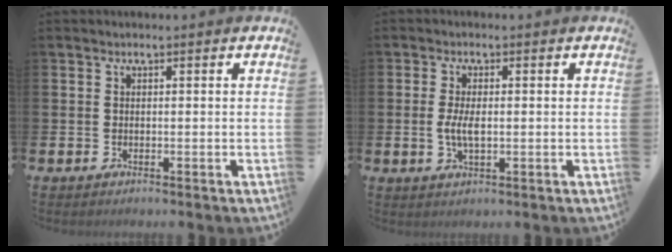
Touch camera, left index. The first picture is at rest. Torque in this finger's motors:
{"motor_torque": [0.84, 0.47, 0.10, 0.09]}